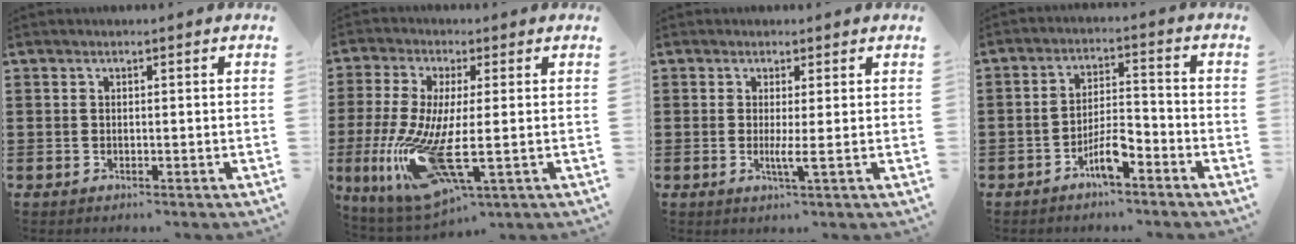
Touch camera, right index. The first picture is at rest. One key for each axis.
{"total": 14.7, "fx": -3.7, "fy": 4.2, "fz": 13.6, "tx": -0.283, "ty": -0.027, "tz": -0.060}
{"total": 2.5, "fx": -0.2, "fy": -0.2, "fz": 2.4, "tx": -0.044, "ty": -0.008, "tz": -0.005}
{"total": 5.4, "fx": -3.5, "fy": 1.4, "fz": 3.7, "tx": -0.075, "ty": 0.007, "tz": -0.068}